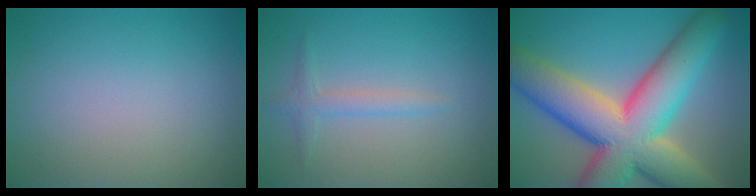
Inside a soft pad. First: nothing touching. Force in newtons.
{"total": 1.7, "press": 1.7, "slide": 0.1}
{"total": 15.3, "press": 15.3, "slide": 1.1}